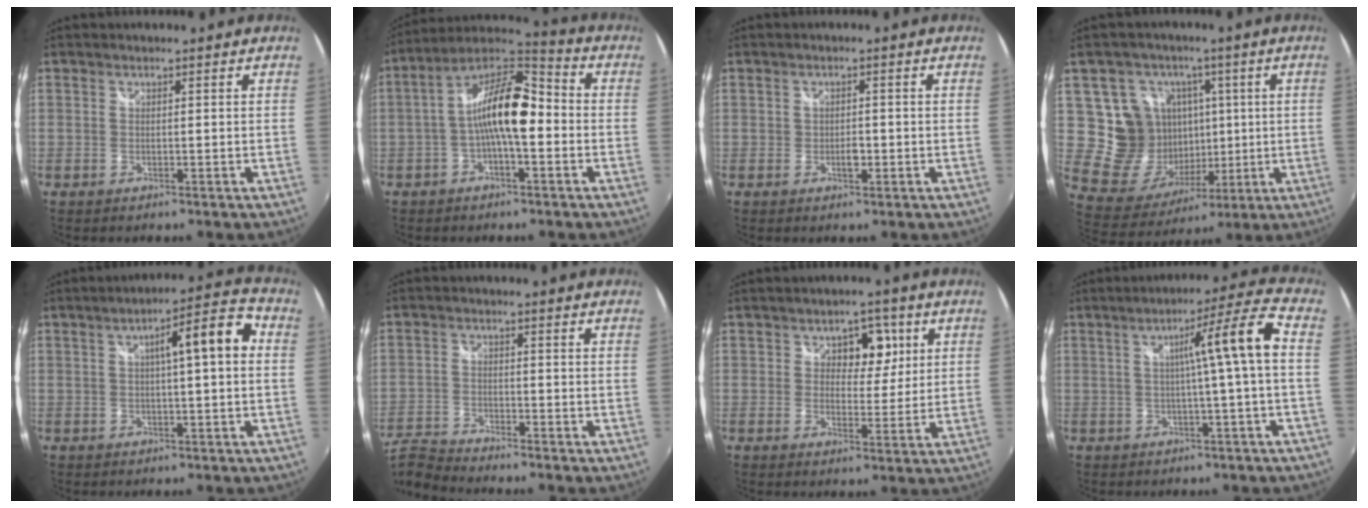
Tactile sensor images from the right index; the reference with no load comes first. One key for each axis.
{"total": 12.8, "fx": -1.6, "fy": 4.4, "fz": 12.0, "tx": -0.222, "ty": 0.029, "tz": -0.038}
{"total": 2.2, "fx": -0.6, "fy": 1.5, "fz": 1.6, "tx": -0.025, "ty": -0.002, "tz": -0.010}
{"total": 14.6, "fx": 3.5, "fy": 13.4, "fz": 4.5, "tx": -0.117, "ty": 0.011, "tz": 0.076}
{"total": 8.7, "fx": 1.1, "fy": 1.4, "fz": 8.5, "tx": -0.115, "ty": 0.033, "tz": 0.024}
{"total": 7.7, "fx": -7.5, "fy": 0.4, "fz": 1.9, "tx": -0.061, "ty": -0.012, "tz": -0.155}
{"total": 5.6, "fx": 1.9, "fy": 4.1, "fz": 3.3, "tx": -0.040, "ty": 0.002, "tz": 0.027}
{"total": 9.1, "fx": 0.1, "fy": -1.4, "fz": 9.0, "tx": -0.130, "ty": 0.021, "tz": 0.010}